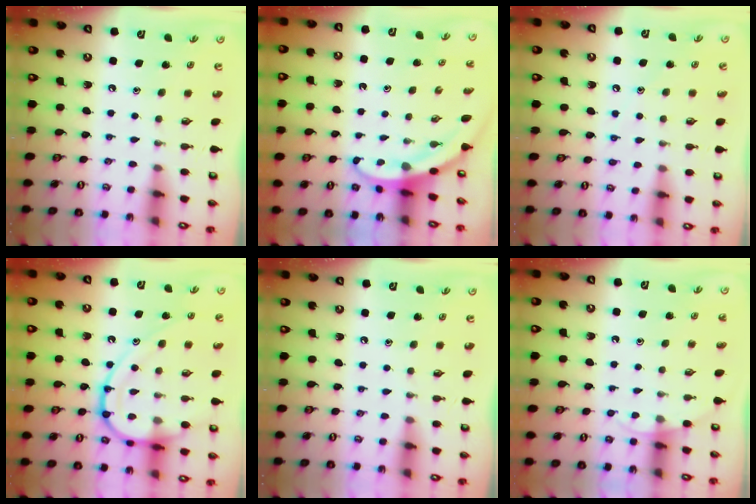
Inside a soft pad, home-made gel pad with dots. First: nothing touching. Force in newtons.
{"total": 3.2, "press": 3.2, "slide": 0.1}
{"total": 5.3, "press": 5.2, "slide": 0.6}
{"total": 14.1, "press": 14.0, "slide": 1.6}
{"total": 0.0}
{"total": 3.8, "press": 3.8, "slide": 0.3}